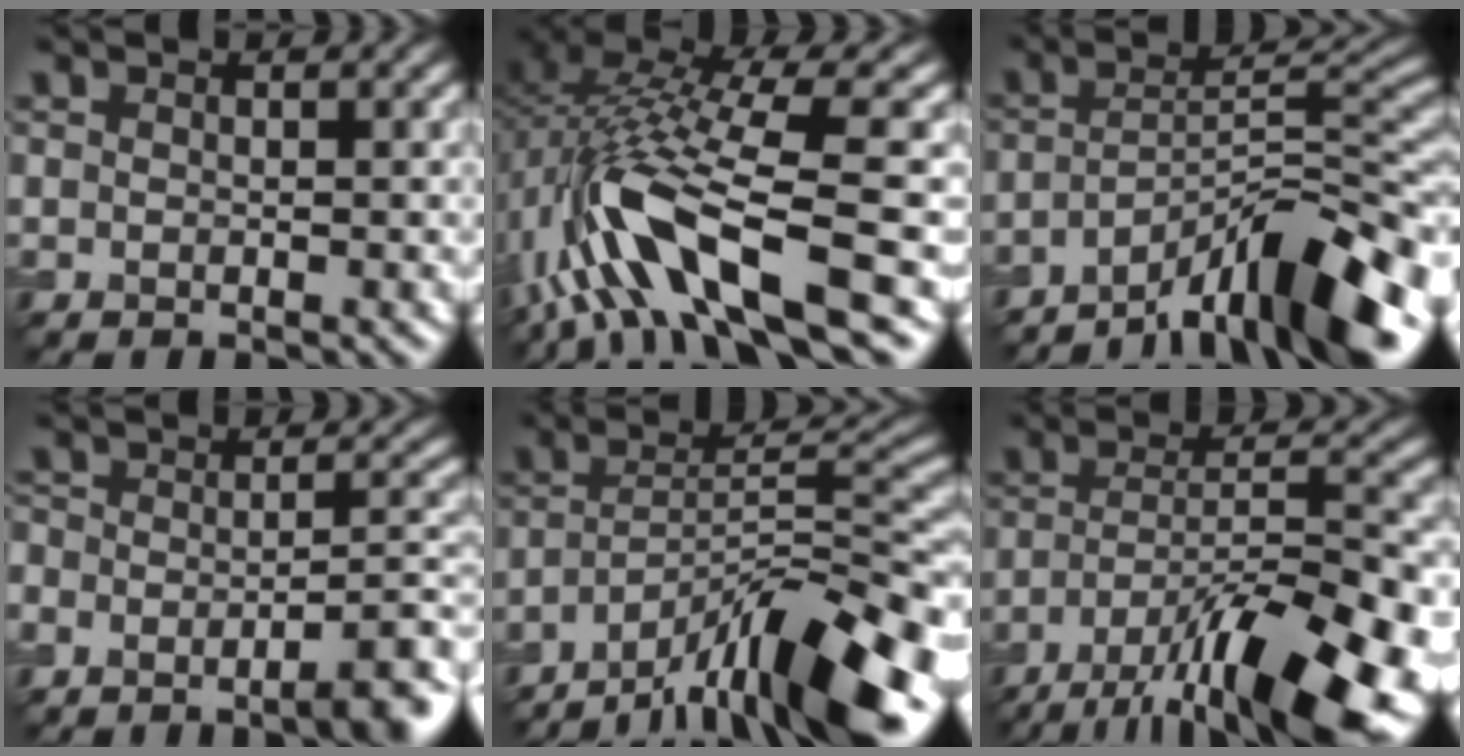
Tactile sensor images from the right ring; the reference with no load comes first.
{"total": 11.6, "force": [-4.8, 3.4, 10.0], "torque": [-0.202, 0.015, -0.078]}
{"total": 10.7, "force": [-7.1, 2.3, 7.6], "torque": [-0.103, 0.023, -0.117]}
{"total": 5.8, "force": [-4.8, 1.0, 3.1], "torque": [-0.043, 0.008, -0.071]}
{"total": 13.2, "force": [-9.3, 2.8, 8.9], "torque": [-0.138, 0.023, -0.156]}
{"total": 15.1, "force": [-9.6, 4.9, 10.6], "torque": [-0.179, -0.007, -0.126]}